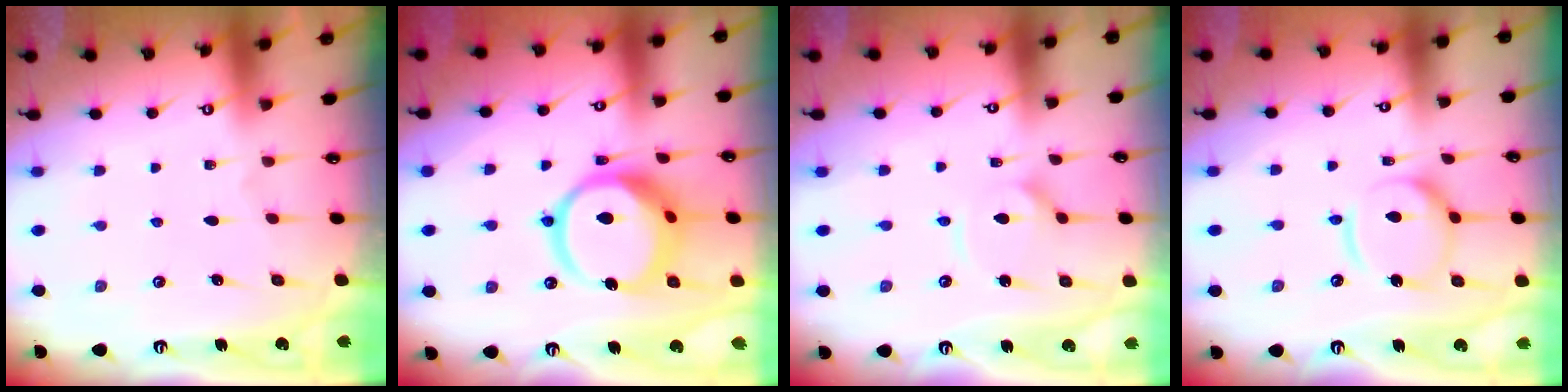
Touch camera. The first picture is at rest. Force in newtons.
{"total": 16.2, "press": 16.2, "slide": 1.7}
{"total": 5.6, "press": 5.5, "slide": 0.6}
{"total": 14.1, "press": 14.0, "slide": 1.3}